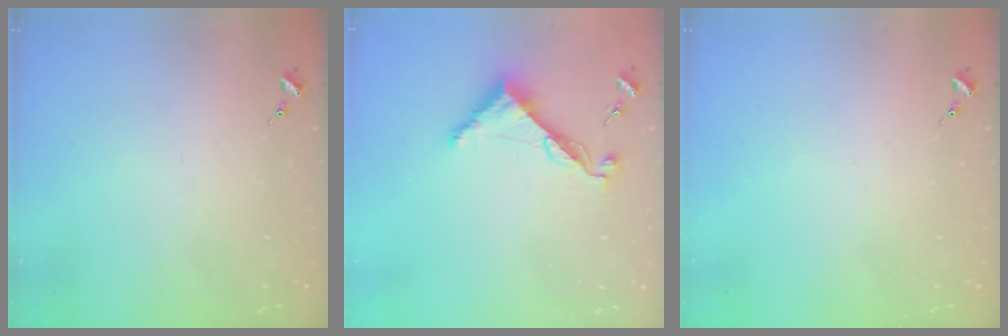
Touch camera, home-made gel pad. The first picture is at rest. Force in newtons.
{"total": 9.0, "press": 9.0, "slide": 0.6}
{"total": 0.0}